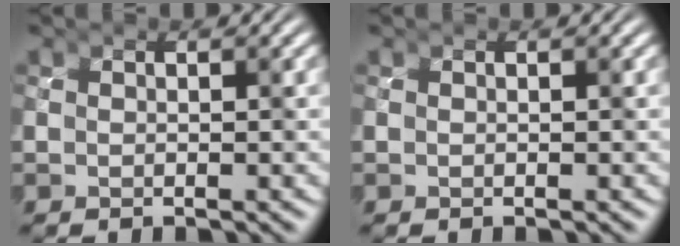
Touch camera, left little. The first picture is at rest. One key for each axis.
{"total": 0.0}